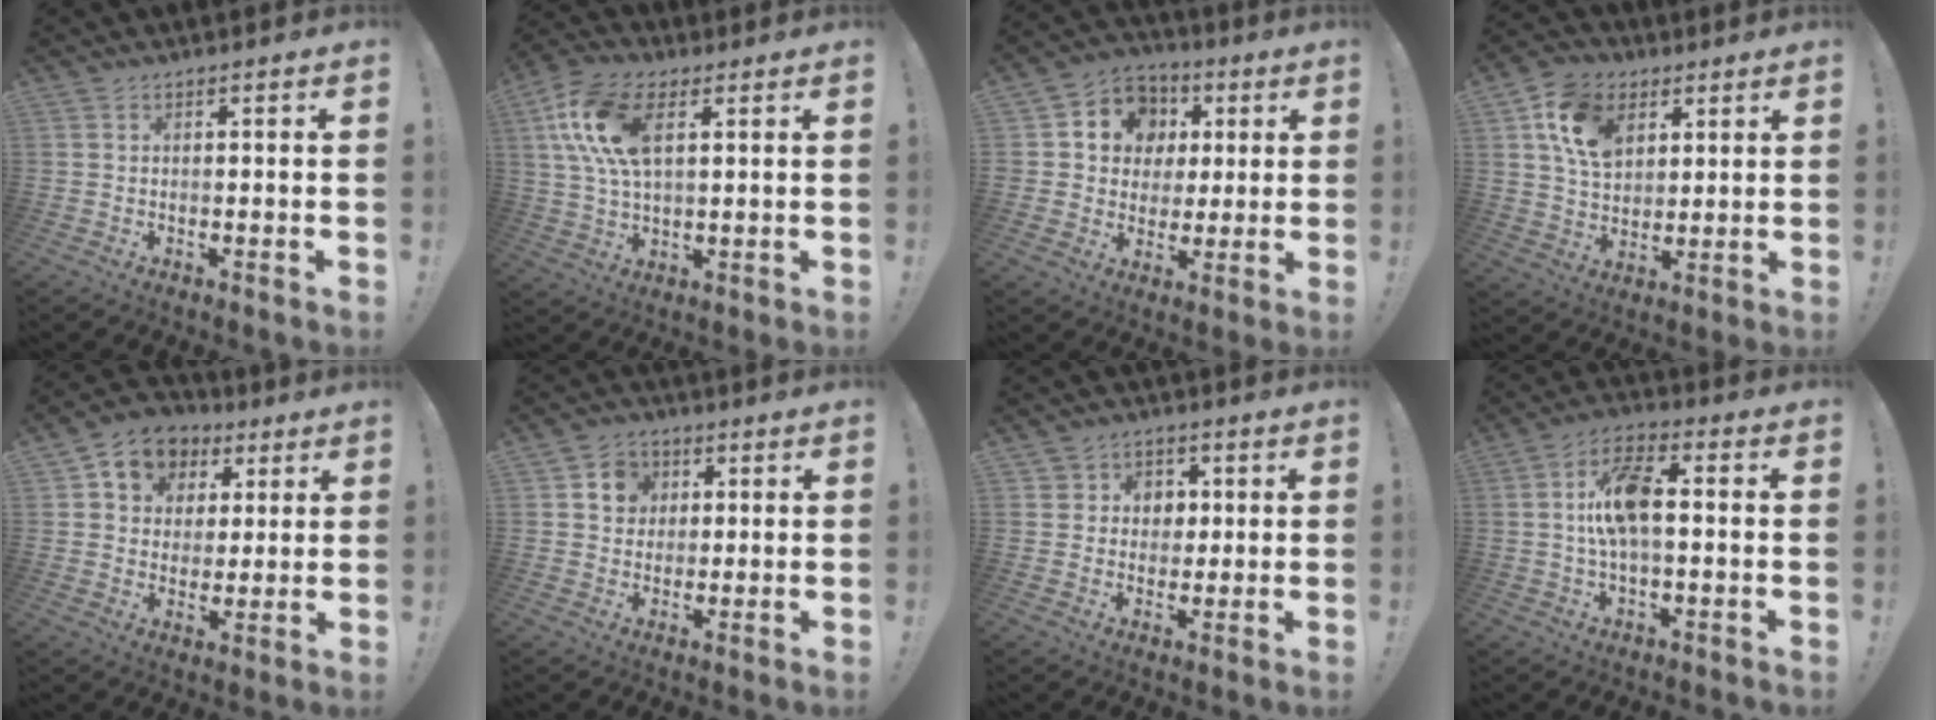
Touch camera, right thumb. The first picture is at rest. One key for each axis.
{"total": 15.4, "fx": 5.4, "fy": 8.8, "fz": 11.5, "tx": -0.244, "ty": -0.008, "tz": 0.099}
{"total": 10.5, "fx": 2.5, "fy": 9.6, "fz": 3.5, "tx": -0.053, "ty": -0.010, "tz": 0.054}
{"total": 14.1, "fx": 6.1, "fy": 10.1, "fz": 7.6, "tx": -0.125, "ty": -0.013, "tz": 0.123}
{"total": 10.2, "fx": 4.4, "fy": 8.4, "fz": 3.8, "tx": -0.051, "ty": -0.020, "tz": 0.086}
{"total": 7.4, "fx": 2.4, "fy": 6.7, "fz": 2.0, "tx": -0.033, "ty": -0.005, "tz": 0.049}
{"total": 5.7, "fx": 0.7, "fy": 5.6, "fz": 0.7, "tx": -0.003, "ty": -0.008, "tz": 0.014}
{"total": 11.7, "fx": 0.7, "fy": 5.5, "fz": 10.3, "tx": -0.186, "ty": 0.009, "tz": 0.012}